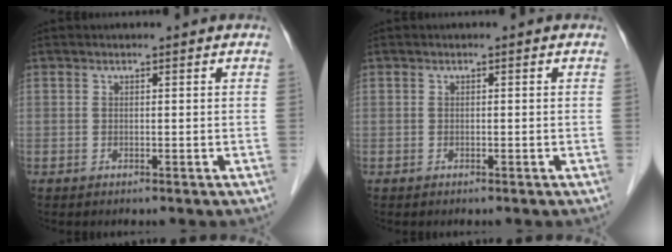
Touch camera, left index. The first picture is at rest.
{"total": 0.0}